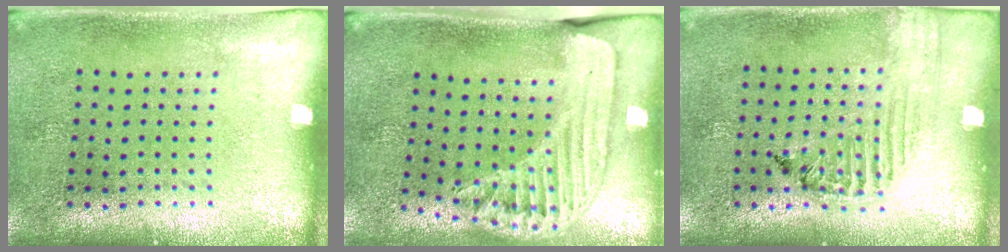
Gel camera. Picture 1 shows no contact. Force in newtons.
{"total": 1.6, "press": 1.5, "slide": 0.4}
{"total": 1.5, "press": 1.5, "slide": 0.3}